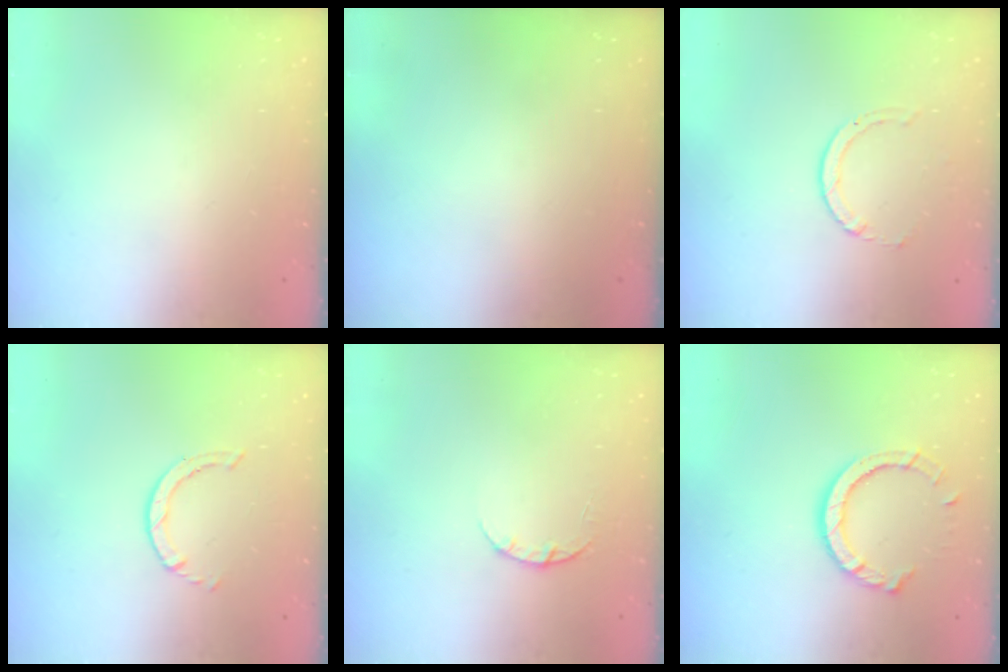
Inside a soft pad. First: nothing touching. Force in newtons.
{"total": 0.0}
{"total": 2.9, "press": 2.9, "slide": 0.4}
{"total": 0.6, "press": 0.6, "slide": 0.1}
{"total": 2.3, "press": 2.3, "slide": 0.3}
{"total": 8.8, "press": 8.7, "slide": 1.0}